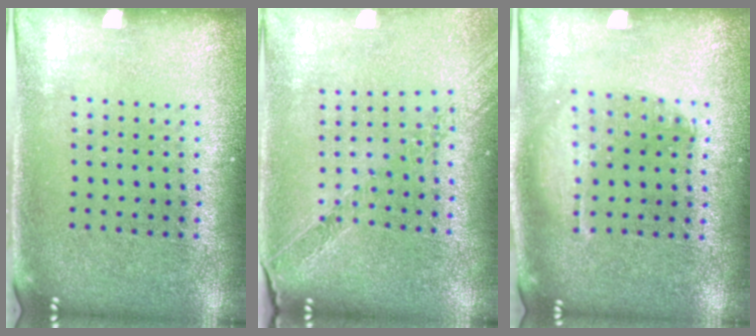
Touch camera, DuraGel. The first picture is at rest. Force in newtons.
{"total": 0.6, "press": 0.6, "slide": 0.1}
{"total": 1.4, "press": 1.3, "slide": 0.4}